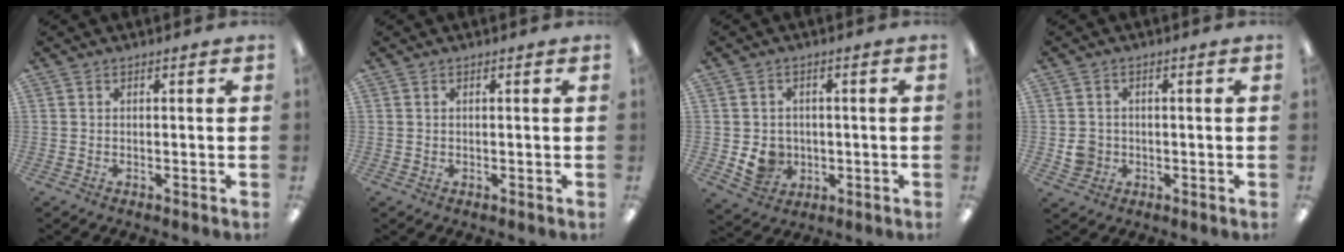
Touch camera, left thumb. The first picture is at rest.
{"total": 0.5, "force": [0.4, 0.3, 0.2], "torque": [-0.004, 0.003, 0.006]}
{"total": 6.0, "force": [-0.7, 5.6, 2.0], "torque": [-0.033, 0.001, -0.009]}
{"total": 4.1, "force": [-0.5, 3.9, 1.1], "torque": [-0.005, 0.002, -0.009]}